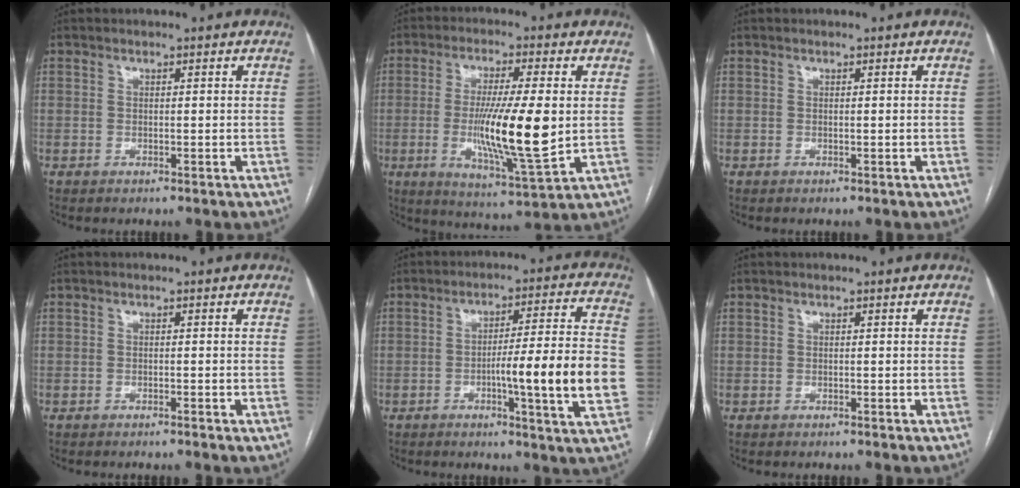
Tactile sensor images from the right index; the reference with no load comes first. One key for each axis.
{"total": 13.8, "fx": -0.7, "fy": 1.0, "fz": 13.7, "tx": -0.251, "ty": -0.024, "tz": -0.011}
{"total": 0.0}
{"total": 1.1, "fx": -0.8, "fy": 0.0, "fz": 0.8, "tx": -0.012, "ty": 0.000, "tz": -0.009}
{"total": 14.1, "fx": -3.0, "fy": 0.1, "fz": 13.8, "tx": -0.207, "ty": 0.001, "tz": -0.047}
{"total": 0.0}